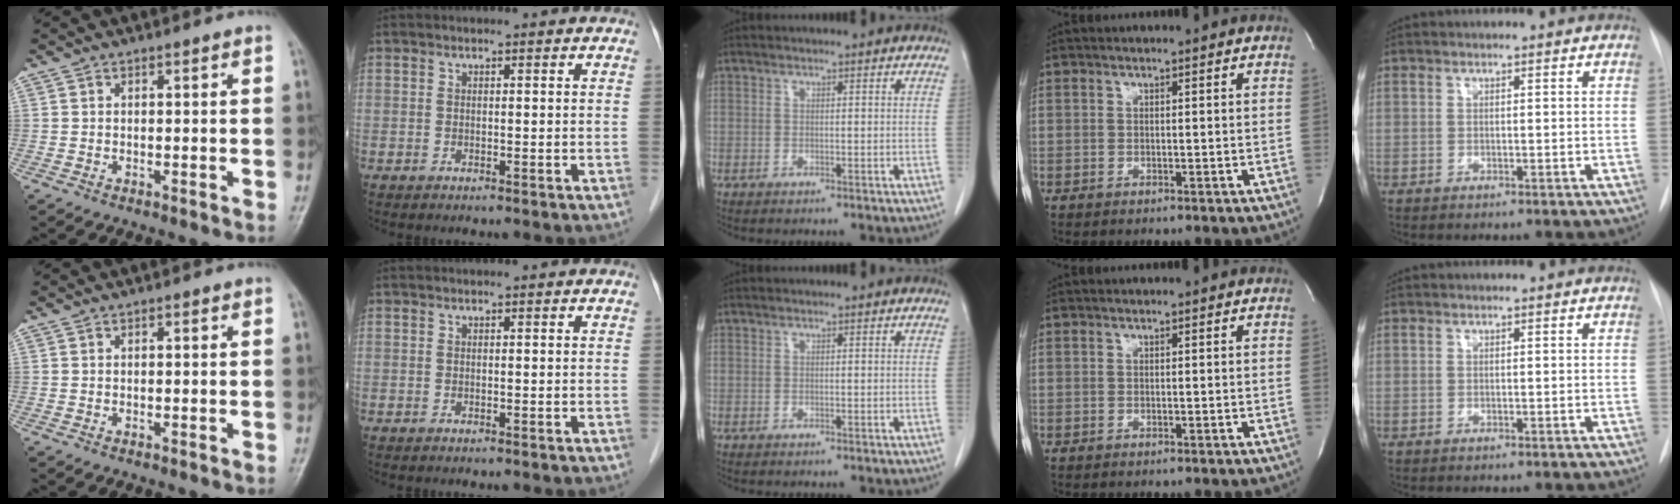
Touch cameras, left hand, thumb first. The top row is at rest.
{}